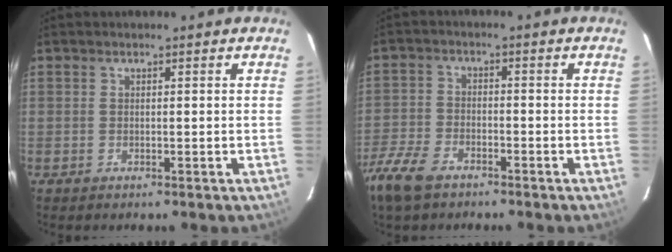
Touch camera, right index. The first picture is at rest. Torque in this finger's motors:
{"motor_torque": [0.23, -0.22, 0.25, 0.07]}